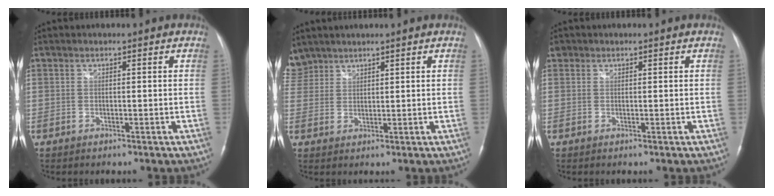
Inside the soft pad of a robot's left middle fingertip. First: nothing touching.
{"total": 4.7, "force": [4.1, 2.3, -0.1], "torque": [0.000, 0.014, 0.090]}
{"total": 0.7, "force": [0.4, 0.6, 0.0], "torque": [0.004, 0.003, 0.005]}